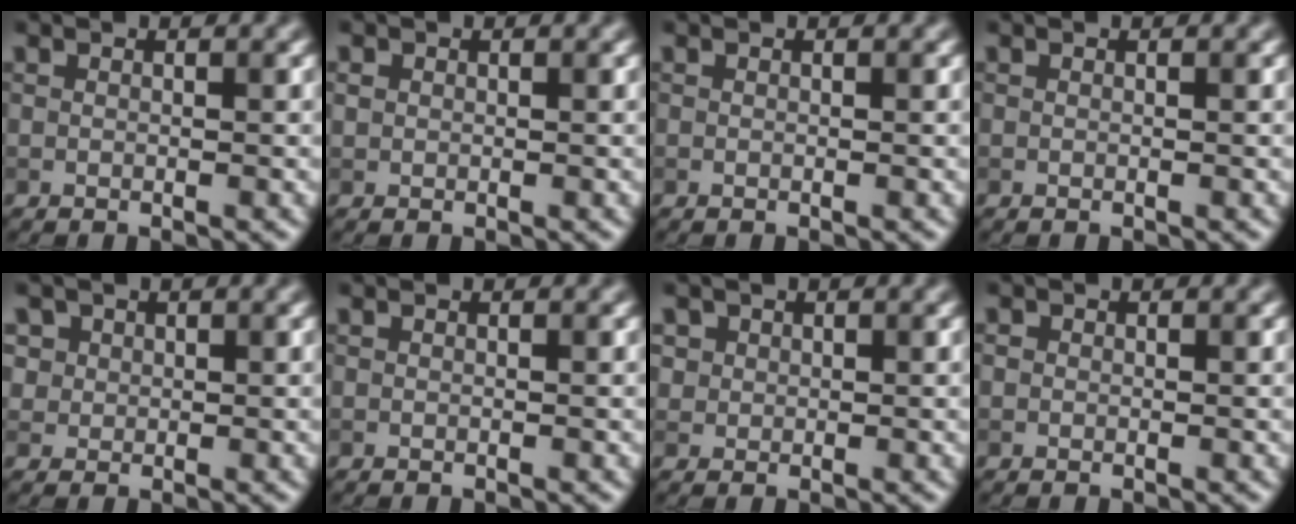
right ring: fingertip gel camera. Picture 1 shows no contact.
{"total": 0.7, "force": [0.2, 0.7, 0.2], "torque": [-0.002, 0.000, 0.004]}
{"total": 0.0}
{"total": 0.0}
{"total": 3.0, "force": [1.5, 2.4, 1.0], "torque": [-0.026, 0.003, 0.033]}
{"total": 0.0}
{"total": 1.6, "force": [0.7, 1.4, 0.4], "torque": [-0.006, -0.003, 0.024]}
{"total": 0.5, "force": [0.0, 0.5, 0.1], "torque": [0.004, -0.003, -0.001]}